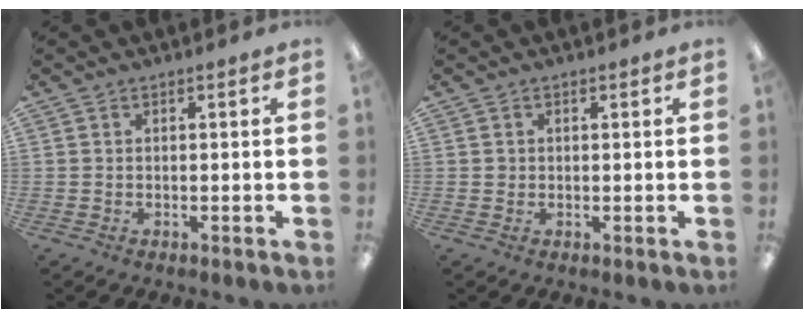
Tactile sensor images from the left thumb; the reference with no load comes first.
{"total": 0.9, "force": [0.2, 0.9, 0.0], "torque": [0.000, 0.006, 0.002]}